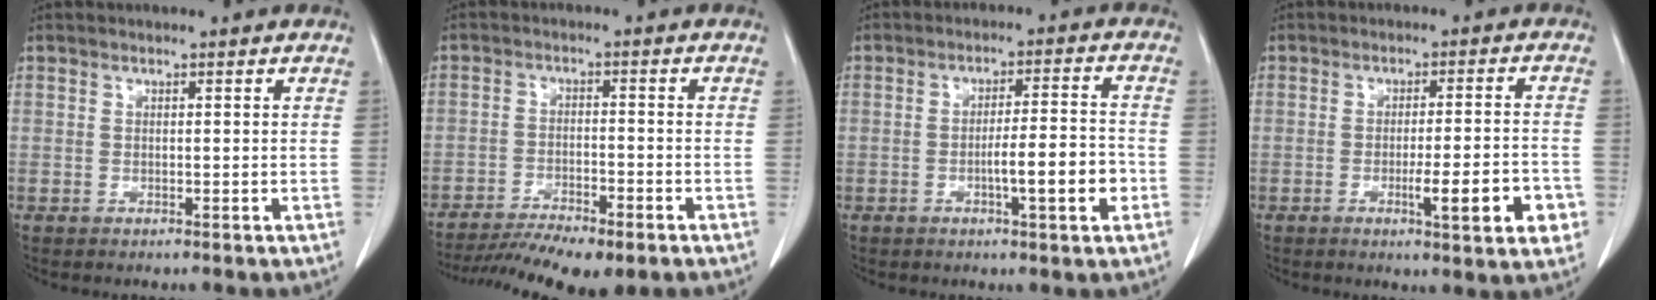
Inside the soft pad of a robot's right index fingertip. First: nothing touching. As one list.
[{"total": 12.3, "force": [-9.8, 2.2, 7.1], "torque": [-0.115, -0.015, -0.154]}, {"total": 7.3, "force": [-2.4, 0.4, 6.9], "torque": [-0.105, 0.006, -0.035]}, {"total": 8.9, "force": [-3.3, 0.9, 8.3], "torque": [-0.107, -0.003, -0.042]}]